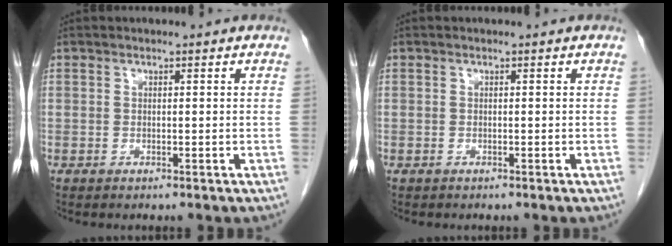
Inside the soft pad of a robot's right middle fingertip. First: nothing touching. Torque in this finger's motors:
{"motor_torque": [0.02, 0.01, -0.02, -0.01]}